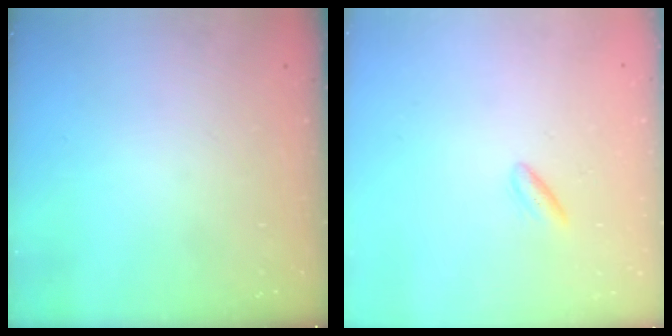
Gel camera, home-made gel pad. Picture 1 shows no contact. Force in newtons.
{"total": 2.5, "press": 2.2, "slide": 1.2}